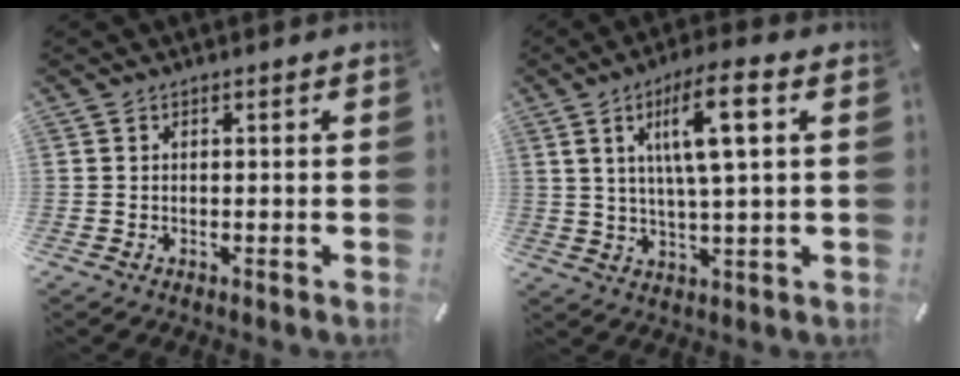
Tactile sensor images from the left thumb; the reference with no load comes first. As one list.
[{"total": 11.5, "force": [4.0, 2.2, 10.5], "torque": [-0.189, 0.002, 0.063]}]